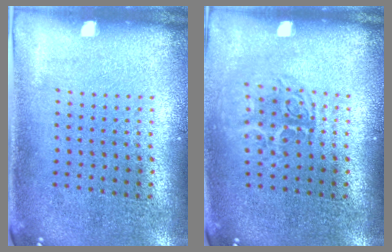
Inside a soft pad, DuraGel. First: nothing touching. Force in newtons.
{"total": 1.5, "press": 1.2, "slide": 0.8}